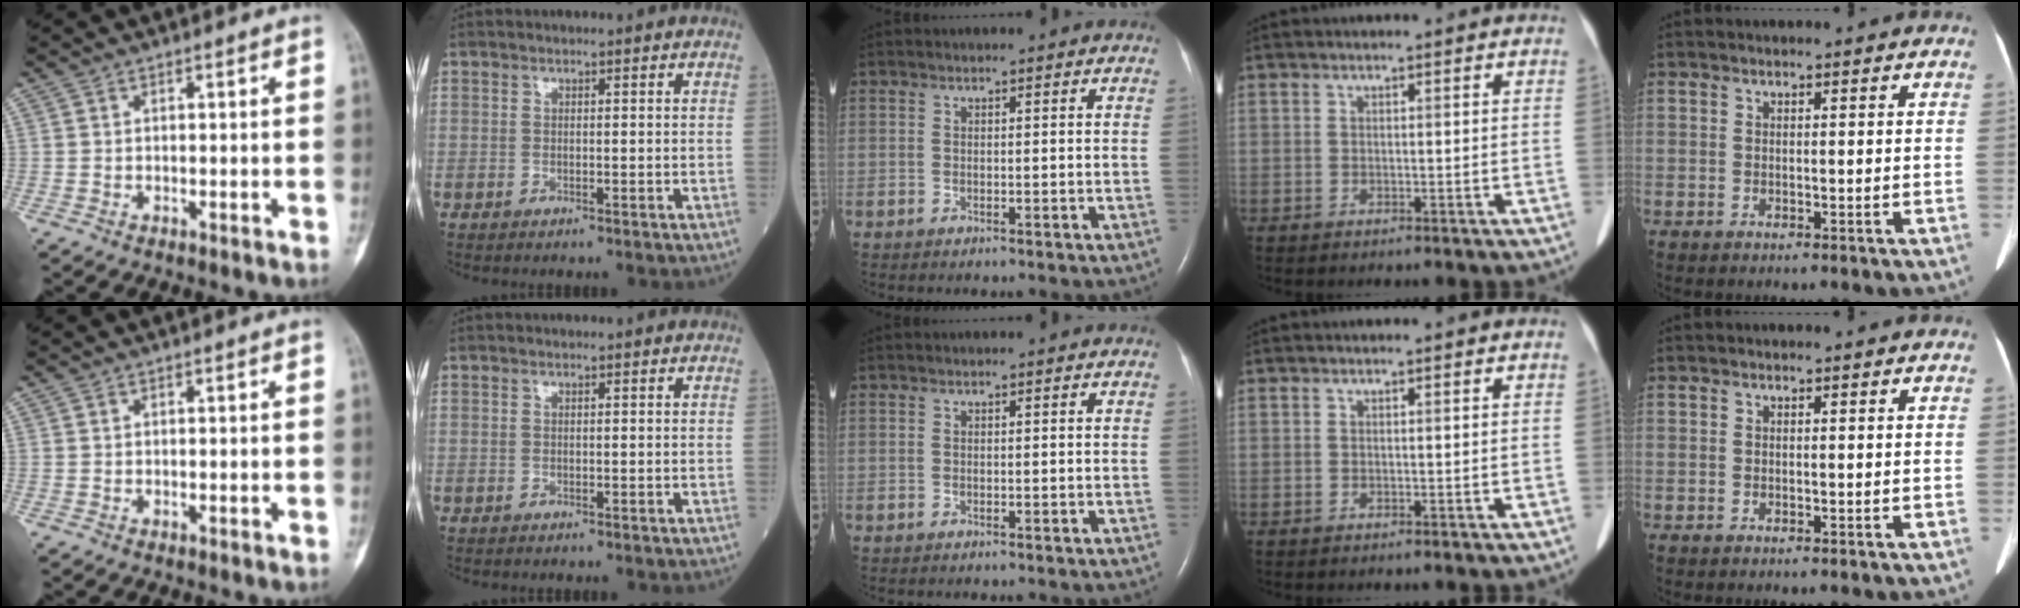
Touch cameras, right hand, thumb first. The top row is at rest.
{}